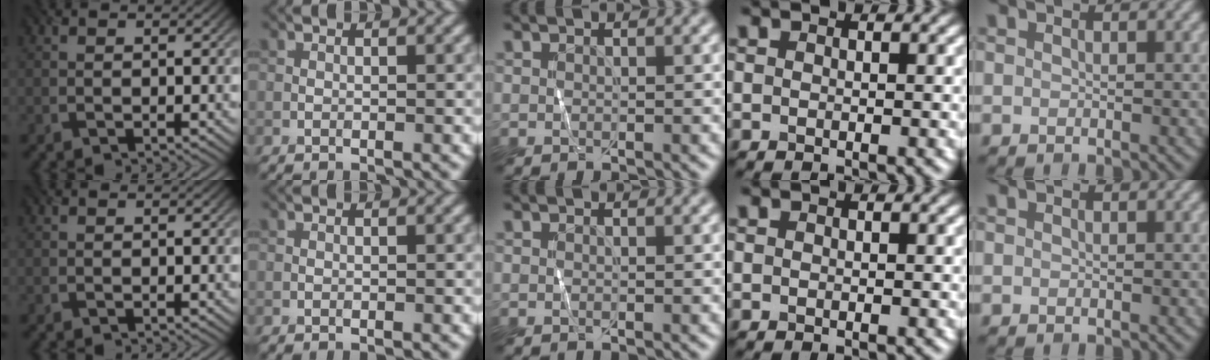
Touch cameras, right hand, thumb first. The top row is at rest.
{}